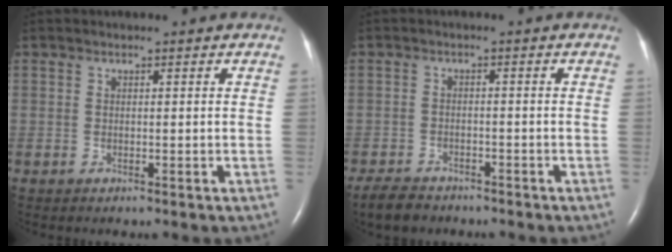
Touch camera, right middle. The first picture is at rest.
{"total": 4.5, "force": [-3.9, 1.6, 1.5], "torque": [-0.032, -0.009, -0.064]}